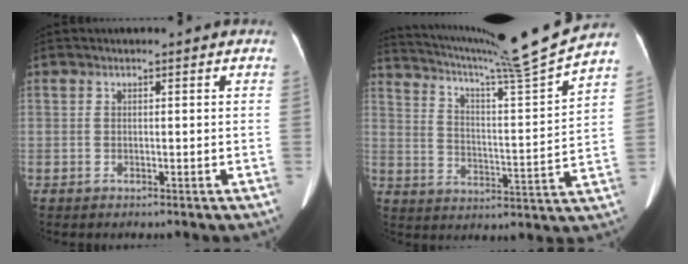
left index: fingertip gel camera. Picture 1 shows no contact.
{"total": 17.6, "force": [15.9, -3.0, 7.0], "torque": [-0.131, -0.044, 0.231]}